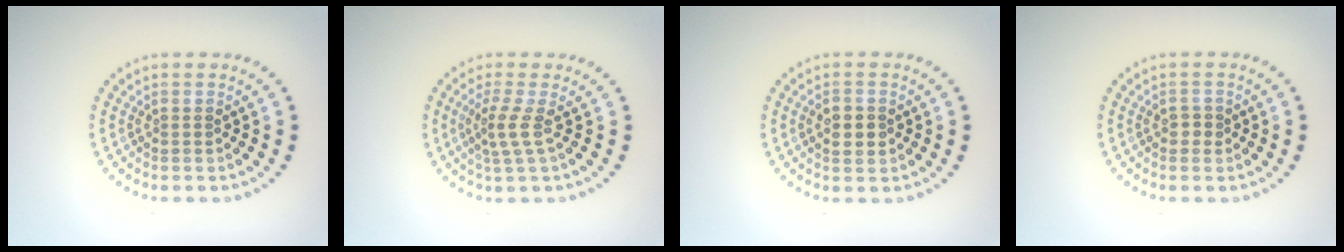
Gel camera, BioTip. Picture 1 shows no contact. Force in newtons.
{"total": 2.2, "press": 1.6, "slide": 1.5}
{"total": 2.5, "press": 2.5, "slide": 0.1}
{"total": 1.1, "press": 1.0, "slide": 0.4}